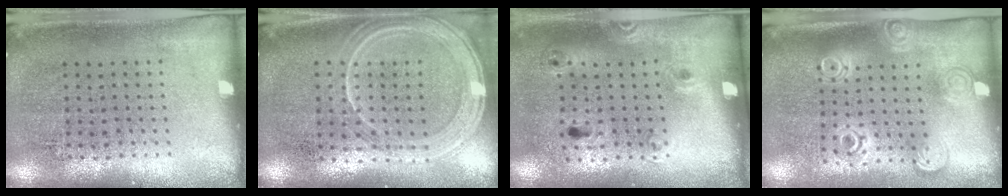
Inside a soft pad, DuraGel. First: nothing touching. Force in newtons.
{"total": 1.3, "press": 1.3, "slide": 0.1}
{"total": 1.4, "press": 0.8, "slide": 1.1}
{"total": 1.7, "press": 1.4, "slide": 1.0}